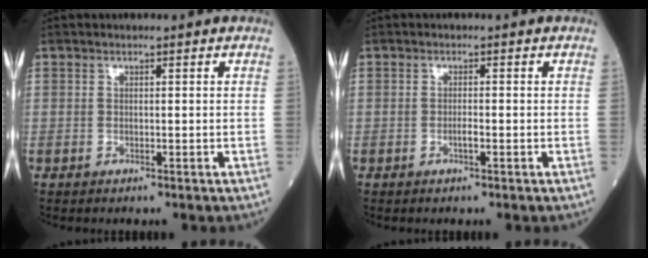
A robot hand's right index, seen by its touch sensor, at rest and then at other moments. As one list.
[{"total": 1.0, "force": [-0.5, 0.1, 0.9], "torque": [-0.017, 0.002, -0.009]}]